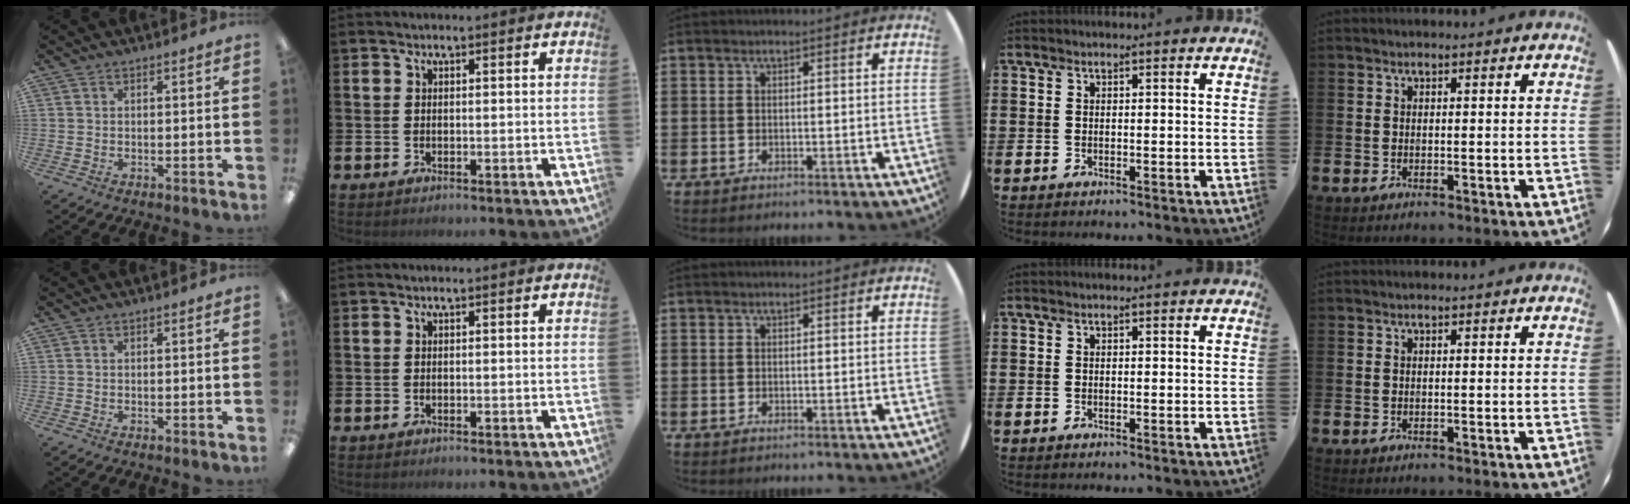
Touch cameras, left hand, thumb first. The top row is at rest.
{}